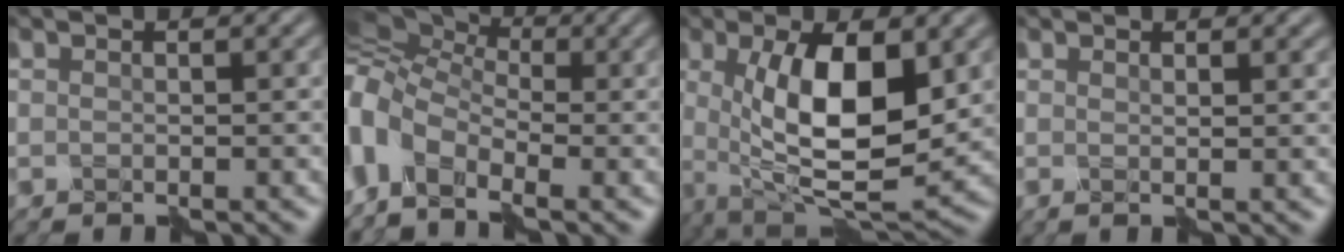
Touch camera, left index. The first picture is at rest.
{"total": 8.1, "force": [-2.6, 5.4, 5.4], "torque": [-0.119, -0.002, -0.069]}
{"total": 10.1, "force": [1.3, 3.6, 9.3], "torque": [-0.154, -0.009, 0.022]}
{"total": 1.5, "force": [1.0, 0.3, 1.0], "torque": [-0.004, 0.001, 0.013]}